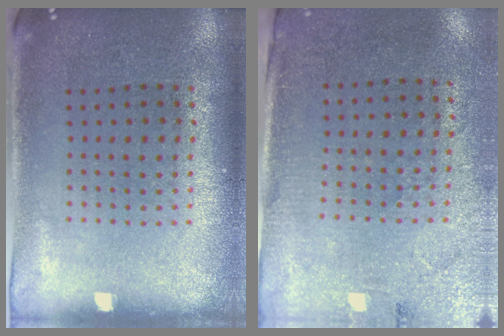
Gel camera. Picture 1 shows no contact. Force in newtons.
{"total": 2.7, "press": 2.4, "slide": 1.3}